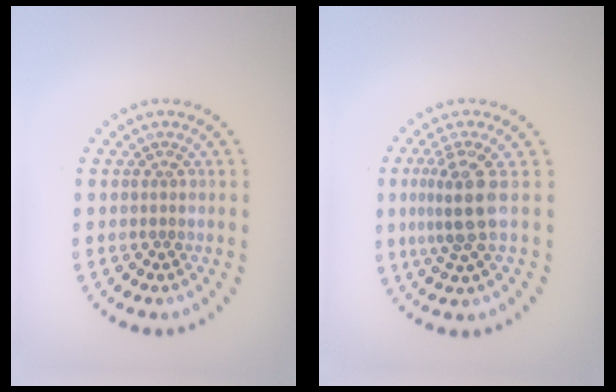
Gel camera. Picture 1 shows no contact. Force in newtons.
{"total": 4.0, "press": 3.4, "slide": 2.1}